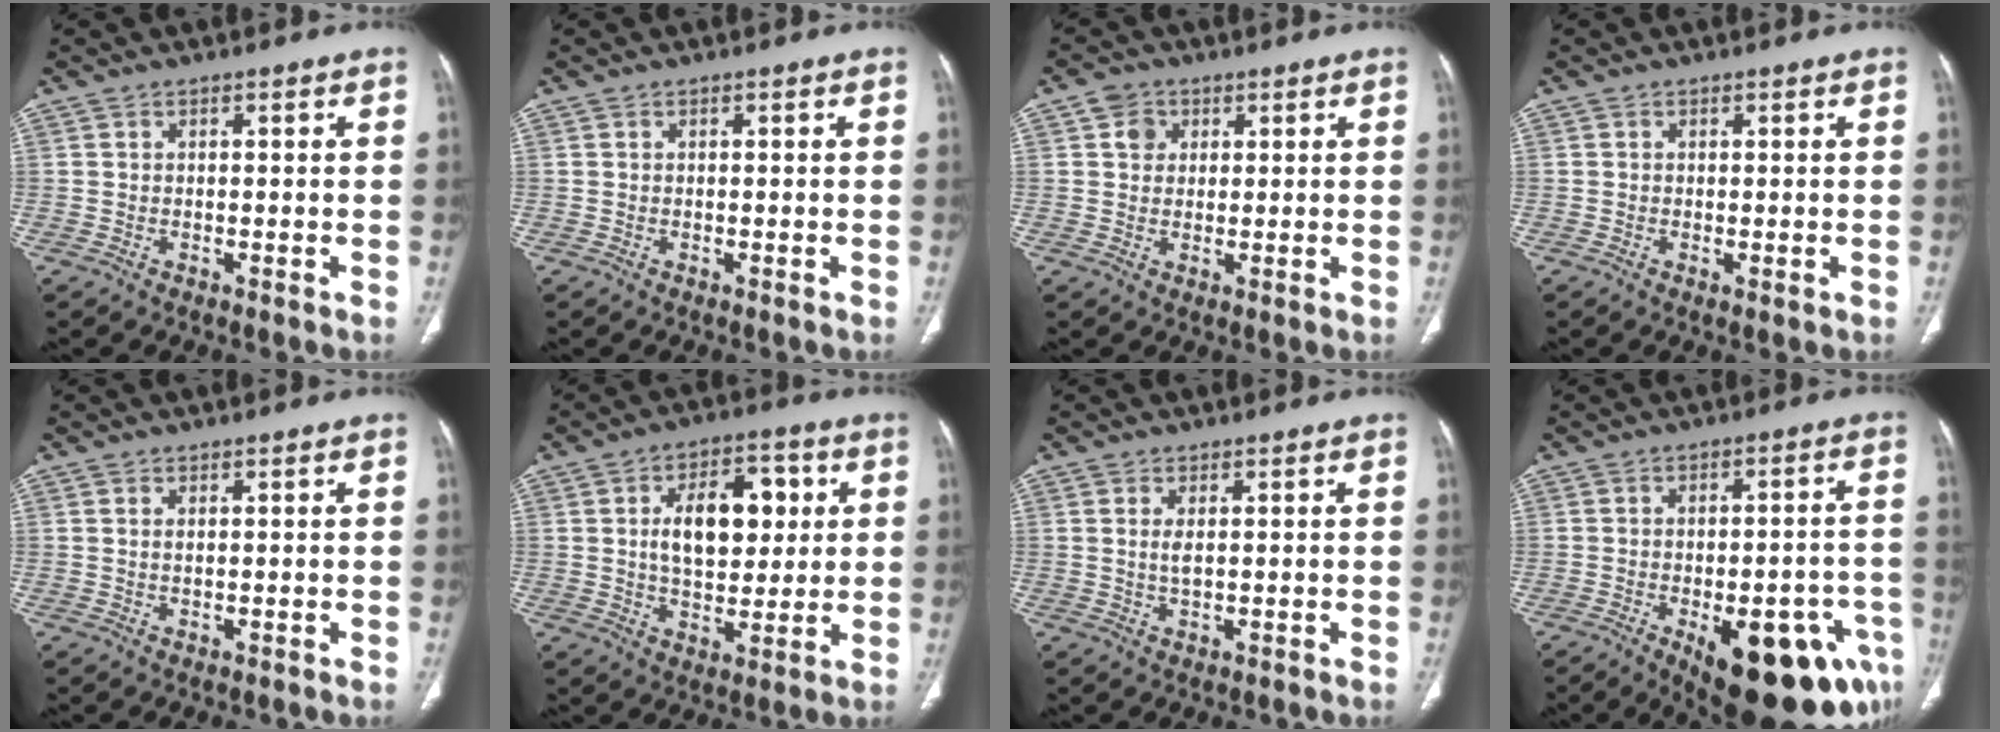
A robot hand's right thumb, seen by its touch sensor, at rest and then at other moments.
{"total": 0.0}
{"total": 3.7, "force": [1.3, 3.1, 1.4], "torque": [-0.007, -0.003, 0.021]}
{"total": 0.6, "force": [-0.1, 0.2, 0.6], "torque": [-0.017, -0.004, -0.001]}
{"total": 0.8, "force": [0.3, 0.3, 0.7], "torque": [-0.018, 0.003, 0.008]}
{"total": 13.7, "force": [2.7, 8.1, 10.7], "torque": [-0.130, 0.004, 0.043]}
{"total": 2.1, "force": [0.4, 0.8, 1.9], "torque": [-0.044, -0.002, 0.013]}
{"total": 21.3, "force": [-9.5, 8.9, 16.8], "torque": [-0.150, 0.028, -0.111]}